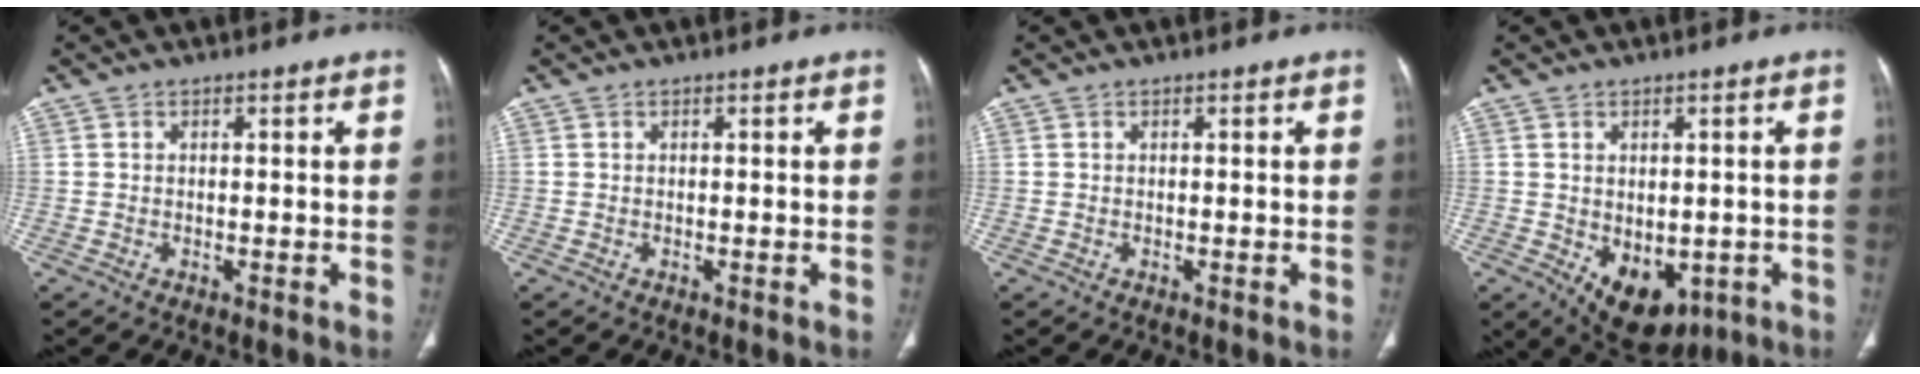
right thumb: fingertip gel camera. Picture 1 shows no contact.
{"total": 0.0}
{"total": 0.0}
{"total": 10.7, "force": [-3.2, 6.9, 7.5], "torque": [-0.082, -0.004, -0.024]}